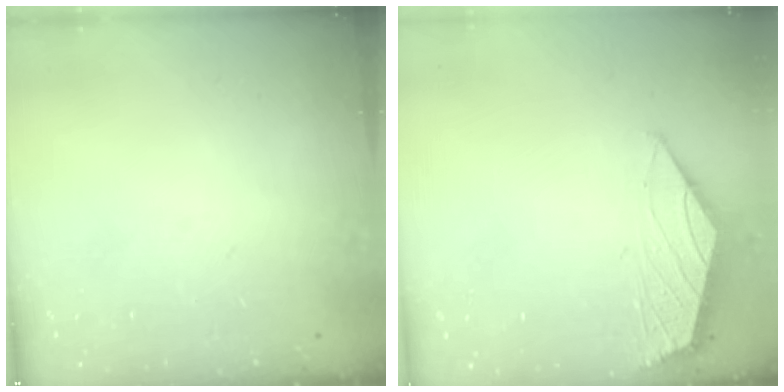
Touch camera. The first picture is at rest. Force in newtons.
{"total": 1.5, "press": 1.5, "slide": 0.4}